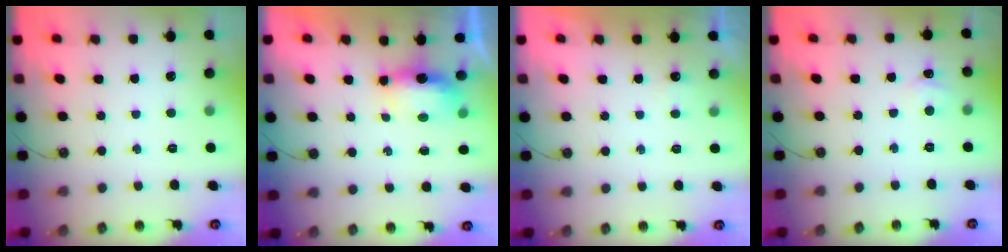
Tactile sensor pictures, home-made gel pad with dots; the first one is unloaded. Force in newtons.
{"total": 10.7, "press": 7.2, "slide": 7.9}
{"total": 1.9, "press": 1.9, "slide": 0.3}
{"total": 2.8, "press": 2.8, "slide": 0.3}